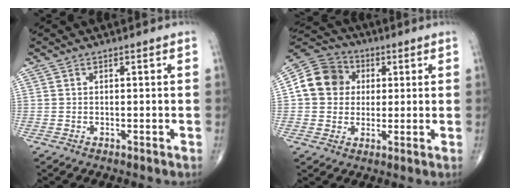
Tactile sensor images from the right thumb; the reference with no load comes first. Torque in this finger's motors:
{"motor_torque": [0.37, 2.10, 0.43, -0.24, 0.08]}